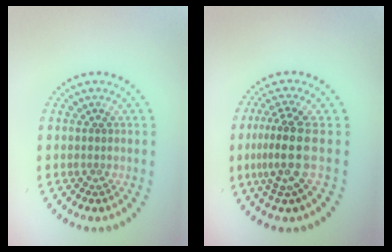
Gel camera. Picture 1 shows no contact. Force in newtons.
{"total": 3.8, "press": 3.0, "slide": 2.4}